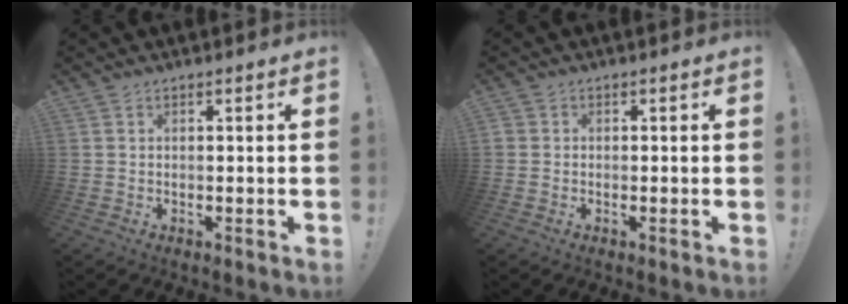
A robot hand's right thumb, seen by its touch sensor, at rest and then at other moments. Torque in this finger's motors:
{"motor_torque": [0.18, 0.01, 0.11, -0.18, 0.00]}